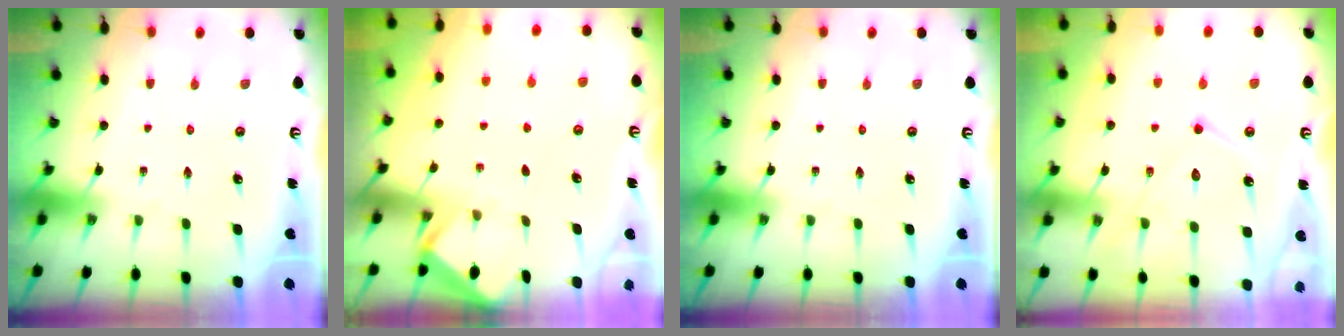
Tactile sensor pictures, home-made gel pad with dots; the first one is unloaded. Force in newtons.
{"total": 2.4, "press": 2.3, "slide": 0.4}
{"total": 0.0}
{"total": 14.0, "press": 13.9, "slide": 1.0}